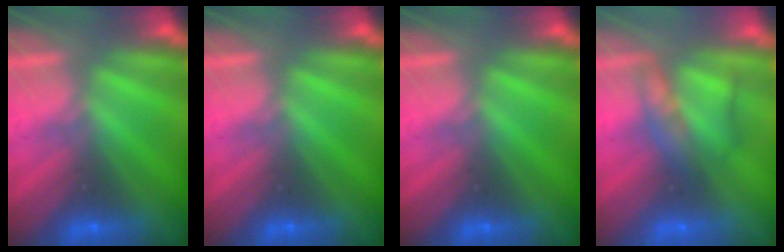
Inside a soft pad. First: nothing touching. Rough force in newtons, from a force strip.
{"total": 0.0}
{"total": 0.0}
{"total": 2.2}